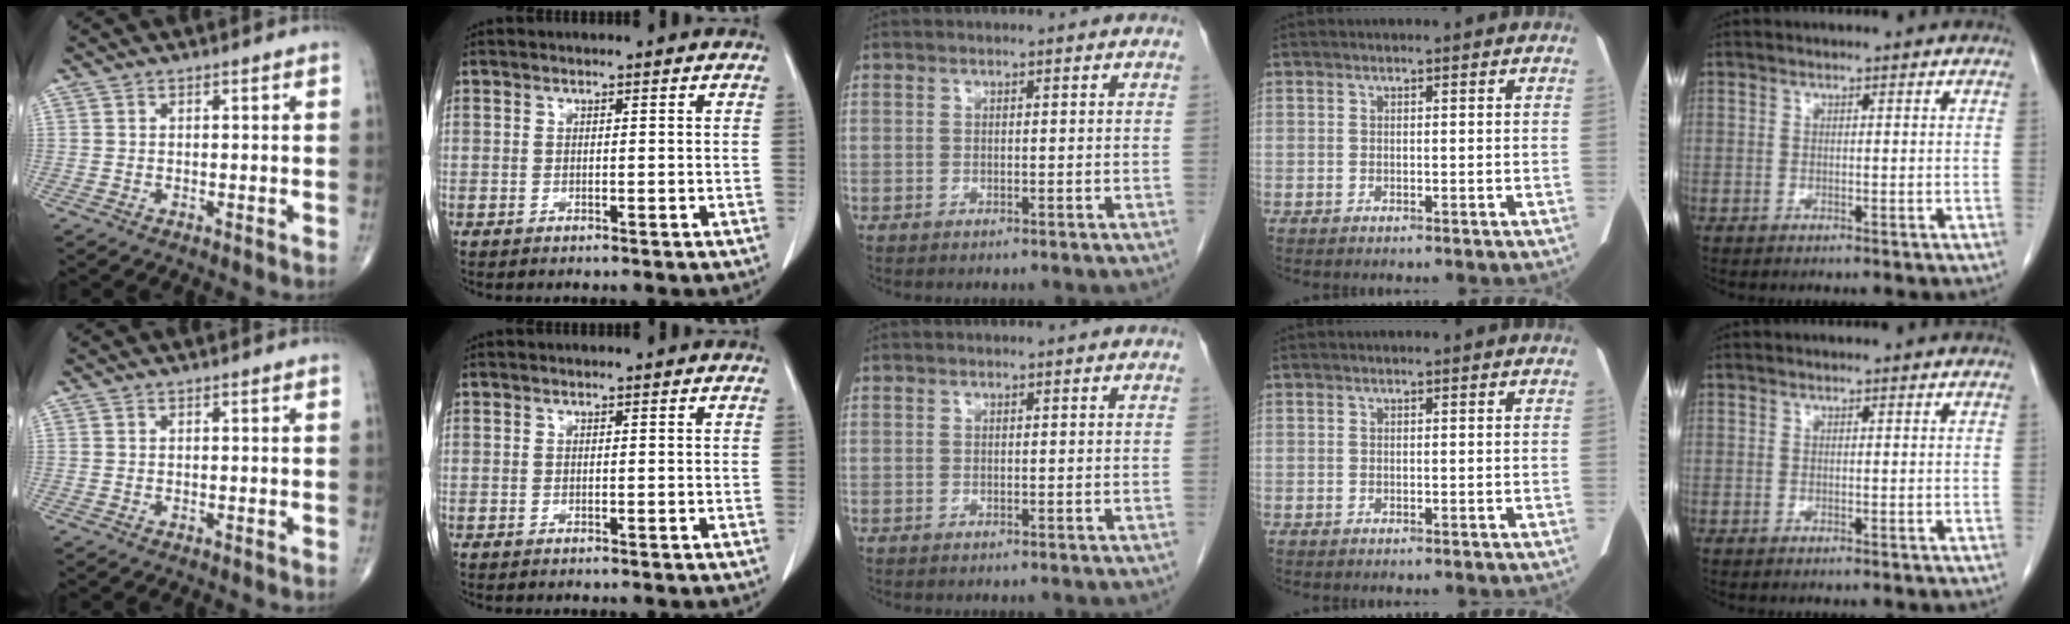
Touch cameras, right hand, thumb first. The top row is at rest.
{}